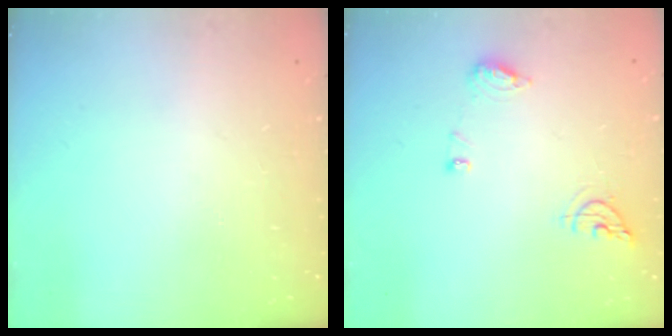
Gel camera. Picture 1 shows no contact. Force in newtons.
{"total": 8.0, "press": 8.0, "slide": 0.9}